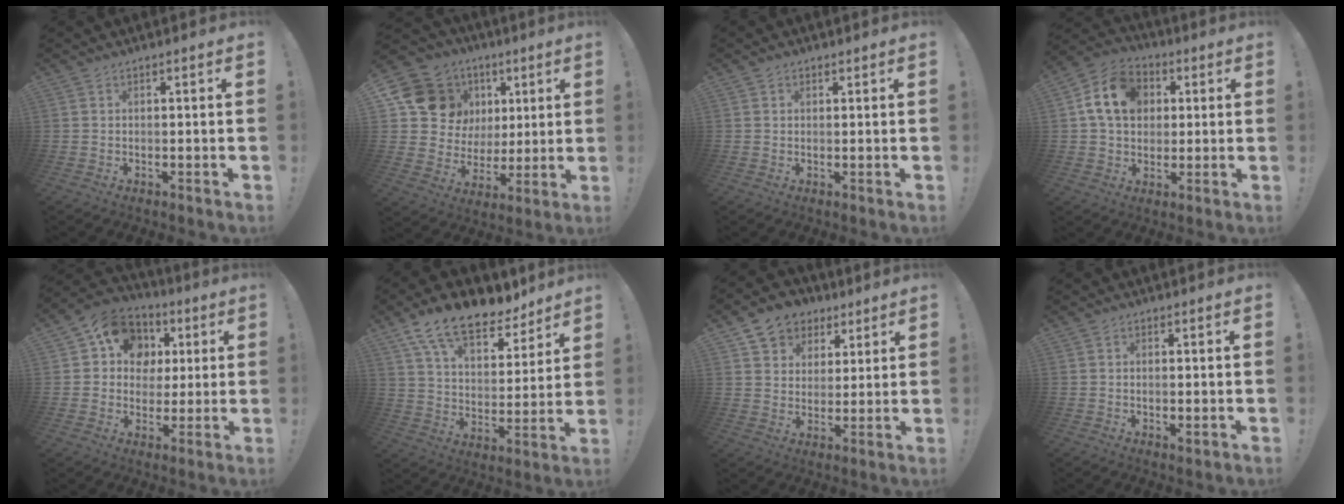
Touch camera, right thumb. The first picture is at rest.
{"total": 16.6, "force": [7.1, 13.6, 6.2], "torque": [-0.093, -0.034, 0.164]}
{"total": 1.0, "force": [0.8, 0.6, 0.2], "torque": [0.004, -0.003, 0.013]}
{"total": 14.6, "force": [4.0, 11.4, 8.2], "torque": [-0.128, 0.000, 0.080]}
{"total": 13.4, "force": [4.4, 11.5, 5.3], "torque": [-0.064, -0.021, 0.091]}
{"total": 16.6, "force": [12.4, 7.2, 8.4], "torque": [-0.142, -0.085, 0.222]}
{"total": 10.0, "force": [5.9, 7.6, 2.6], "torque": [-0.033, -0.037, 0.117]}
{"total": 1.6, "force": [0.3, 0.7, 1.4], "torque": [-0.016, -0.003, 0.006]}